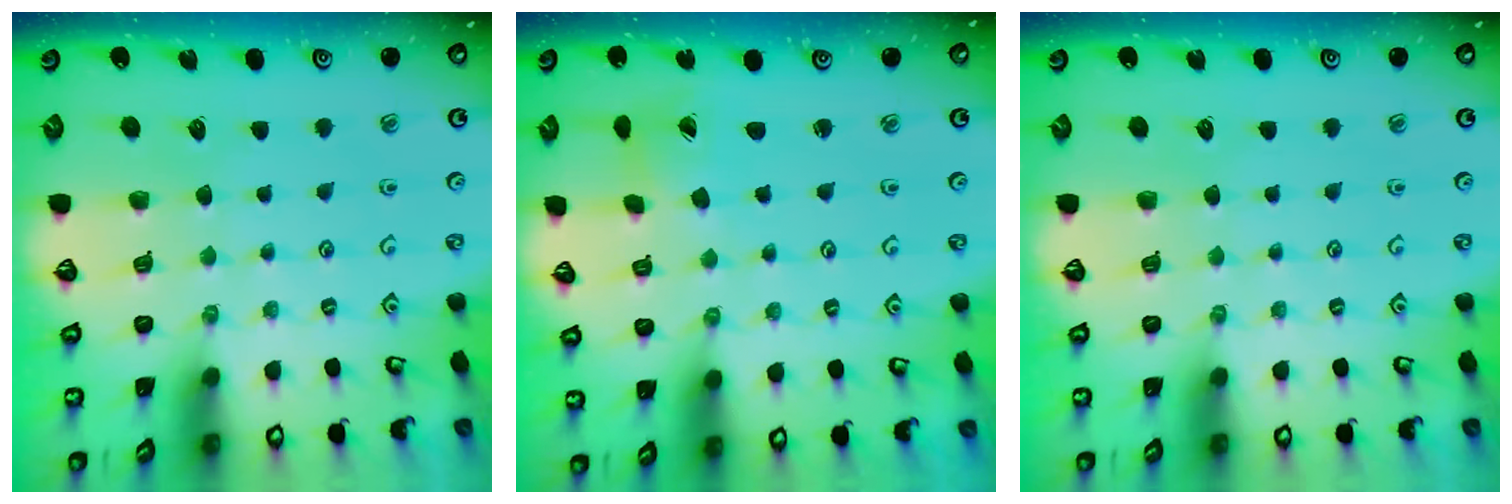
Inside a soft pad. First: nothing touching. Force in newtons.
{"total": 2.5, "press": 2.5, "slide": 0.4}
{"total": 0.0}